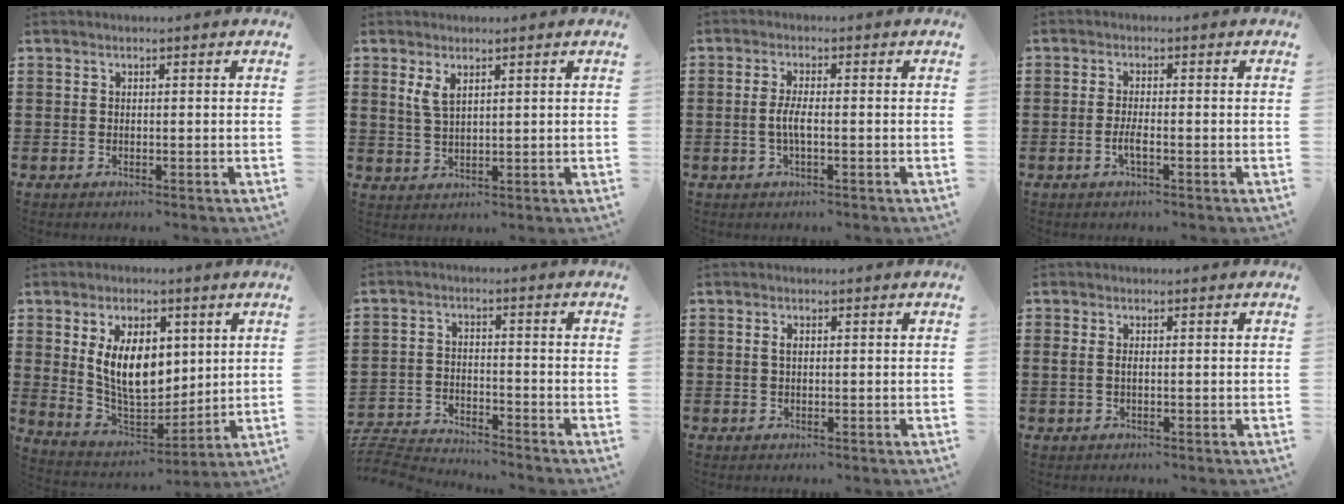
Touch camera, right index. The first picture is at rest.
{"total": 3.0, "force": [1.6, 1.2, 2.2], "torque": [-0.048, 0.004, 0.029]}
{"total": 3.1, "force": [-0.7, 0.5, 3.0], "torque": [-0.068, -0.005, -0.019]}
{"total": 2.2, "force": [-0.9, 0.3, 2.0], "torque": [-0.042, -0.002, -0.018]}
{"total": 9.9, "force": [2.5, 6.1, 7.4], "torque": [-0.156, 0.007, 0.043]}
{"total": 4.6, "force": [-4.5, 0.3, 0.3], "torque": [-0.030, -0.005, -0.101]}
{"total": 1.0, "force": [0.2, 0.5, 0.9], "torque": [-0.019, 0.003, 0.003]}
{"total": 1.1, "force": [-0.1, 0.4, 1.0], "torque": [-0.020, 0.002, -0.003]}